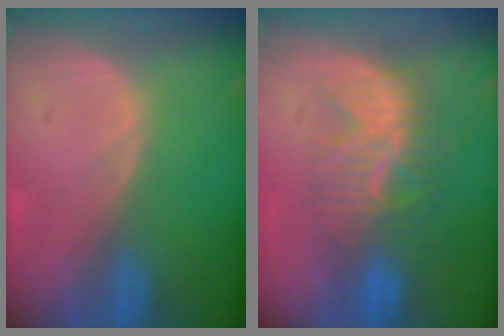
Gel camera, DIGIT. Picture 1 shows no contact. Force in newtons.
{"total": 8.3, "press": 8.0, "slide": 2.4}